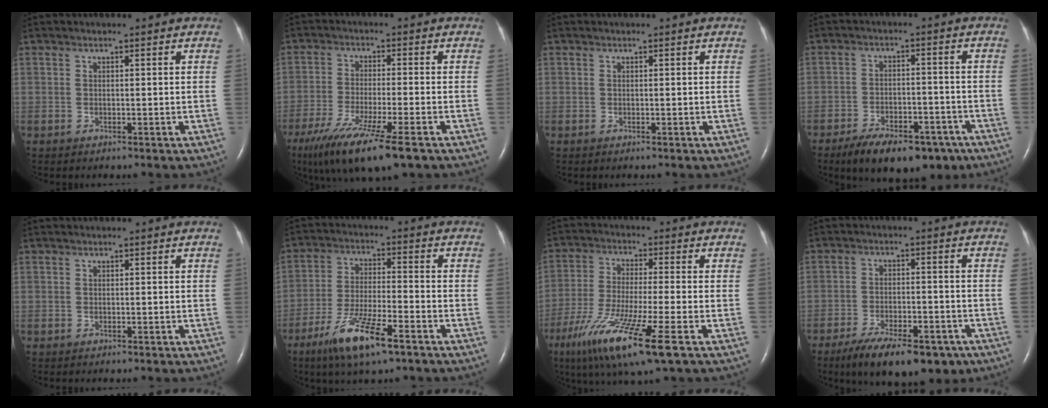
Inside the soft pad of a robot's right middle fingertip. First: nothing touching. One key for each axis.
{"total": 14.6, "fx": -9.8, "fy": 1.4, "fz": 10.8, "tx": -0.189, "ty": -0.045, "tz": -0.166}
{"total": 0.0}
{"total": 13.2, "fx": -9.1, "fy": 6.1, "fz": 7.4, "tx": -0.105, "ty": 0.002, "tz": -0.138}
{"total": 0.0}
{"total": 10.8, "fx": -6.6, "fy": 1.6, "fz": 8.4, "tx": -0.170, "ty": -0.022, "tz": -0.118}
{"total": 14.1, "fx": -7.2, "fy": 0.4, "fz": 12.1, "tx": -0.247, "ty": -0.043, "tz": -0.131}
{"total": 13.6, "fx": -9.3, "fy": 5.4, "fz": 8.4, "tx": -0.121, "ty": -0.007, "tz": -0.144}